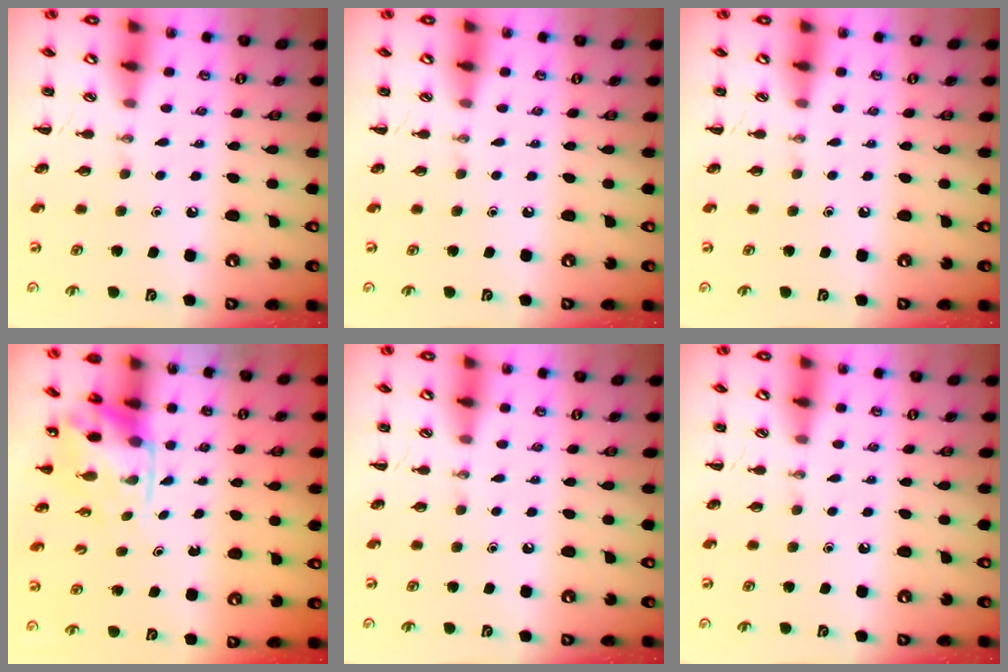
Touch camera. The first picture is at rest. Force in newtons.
{"total": 0.0}
{"total": 0.0}
{"total": 3.7, "press": 3.7, "slide": 0.6}
{"total": 0.0}
{"total": 0.0}